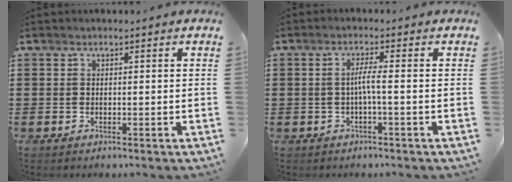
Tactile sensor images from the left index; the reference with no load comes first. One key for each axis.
{"total": 2.7, "fx": -0.5, "fy": -0.2, "fz": 2.7, "tx": -0.051, "ty": -0.002, "tz": -0.013}